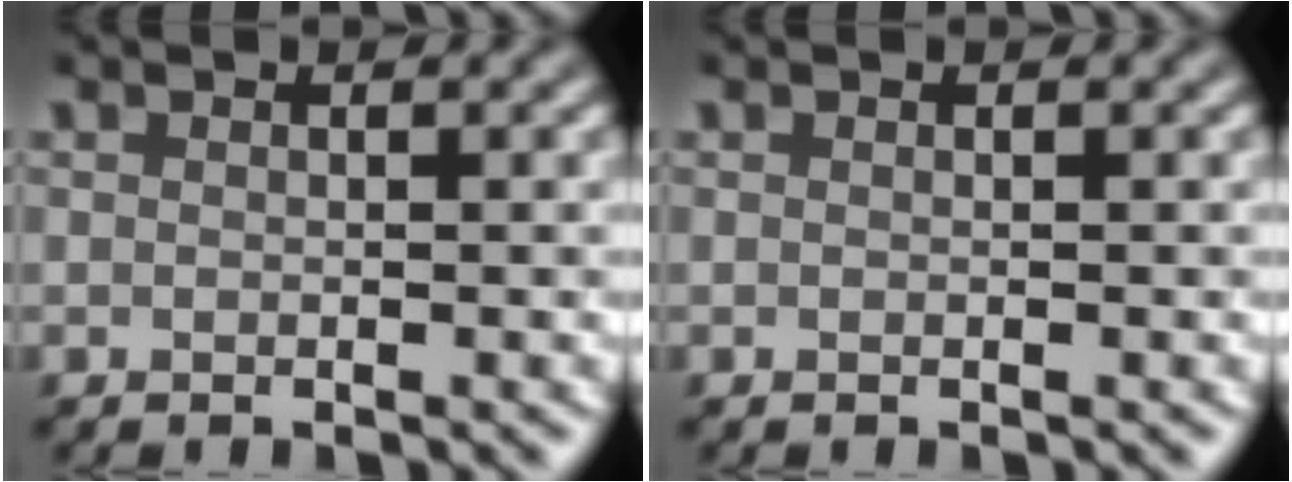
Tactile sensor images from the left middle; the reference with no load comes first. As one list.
[{"total": 0.0}]